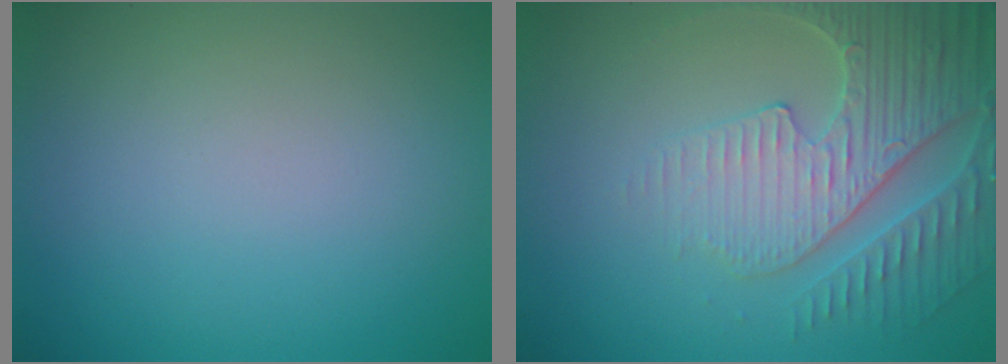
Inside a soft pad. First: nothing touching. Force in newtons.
{"total": 4.7, "press": 4.4, "slide": 1.5}